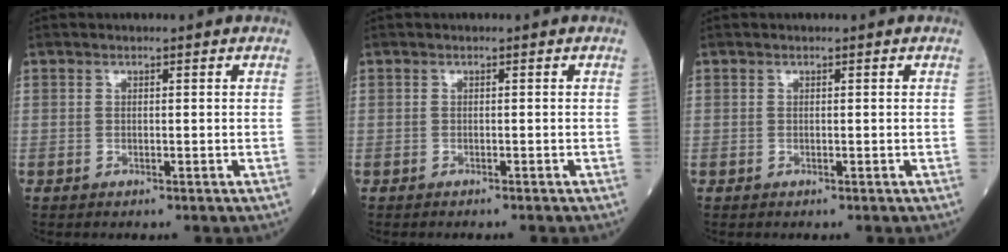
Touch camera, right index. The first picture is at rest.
{"total": 1.0, "force": [-0.9, 0.0, 0.4], "torque": [-0.005, 0.000, -0.012]}
{"total": 0.0}